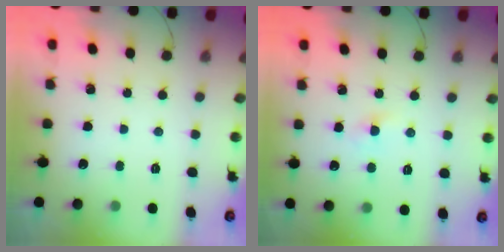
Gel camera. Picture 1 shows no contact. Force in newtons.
{"total": 2.2, "press": 2.1, "slide": 0.8}